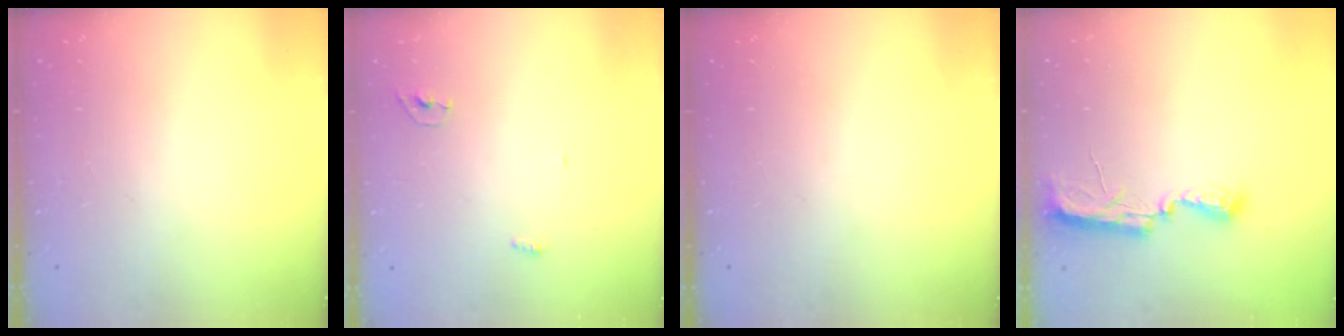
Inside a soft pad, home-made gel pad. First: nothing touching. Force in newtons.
{"total": 5.6, "press": 3.9, "slide": 4.1}
{"total": 0.0}
{"total": 7.7, "press": 7.7, "slide": 0.6}